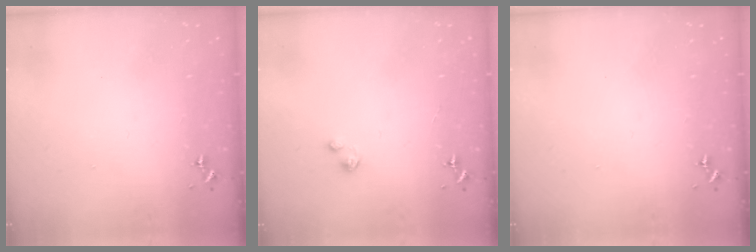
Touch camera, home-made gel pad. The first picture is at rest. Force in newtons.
{"total": 2.1, "press": 2.0, "slide": 0.5}
{"total": 0.0}